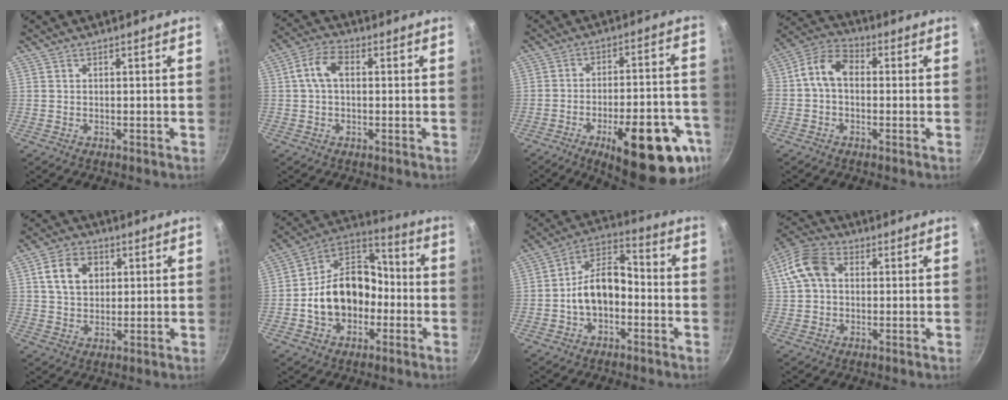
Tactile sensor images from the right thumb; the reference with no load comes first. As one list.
[{"total": 6.6, "force": [0.9, 4.1, 5.1], "torque": [-0.099, 0.022, 0.008]}, {"total": 23.6, "force": [-11.2, 8.6, 18.9], "torque": [-0.202, 0.040, -0.147]}, {"total": 8.8, "force": [0.1, 6.2, 6.3], "torque": [-0.116, 0.032, -0.019]}, {"total": 9.0, "force": [2.6, 6.7, 5.4], "torque": [-0.078, 0.005, 0.041]}, {"total": 17.4, "force": [-3.5, 13.2, 10.8], "torque": [-0.148, 0.062, -0.069]}, {"total": 11.6, "force": [-2.4, 7.4, 8.6], "torque": [-0.120, 0.054, -0.053]}, {"total": 10.1, "force": [1.9, 7.2, 6.8], "torque": [-0.121, 0.022, 0.021]}]